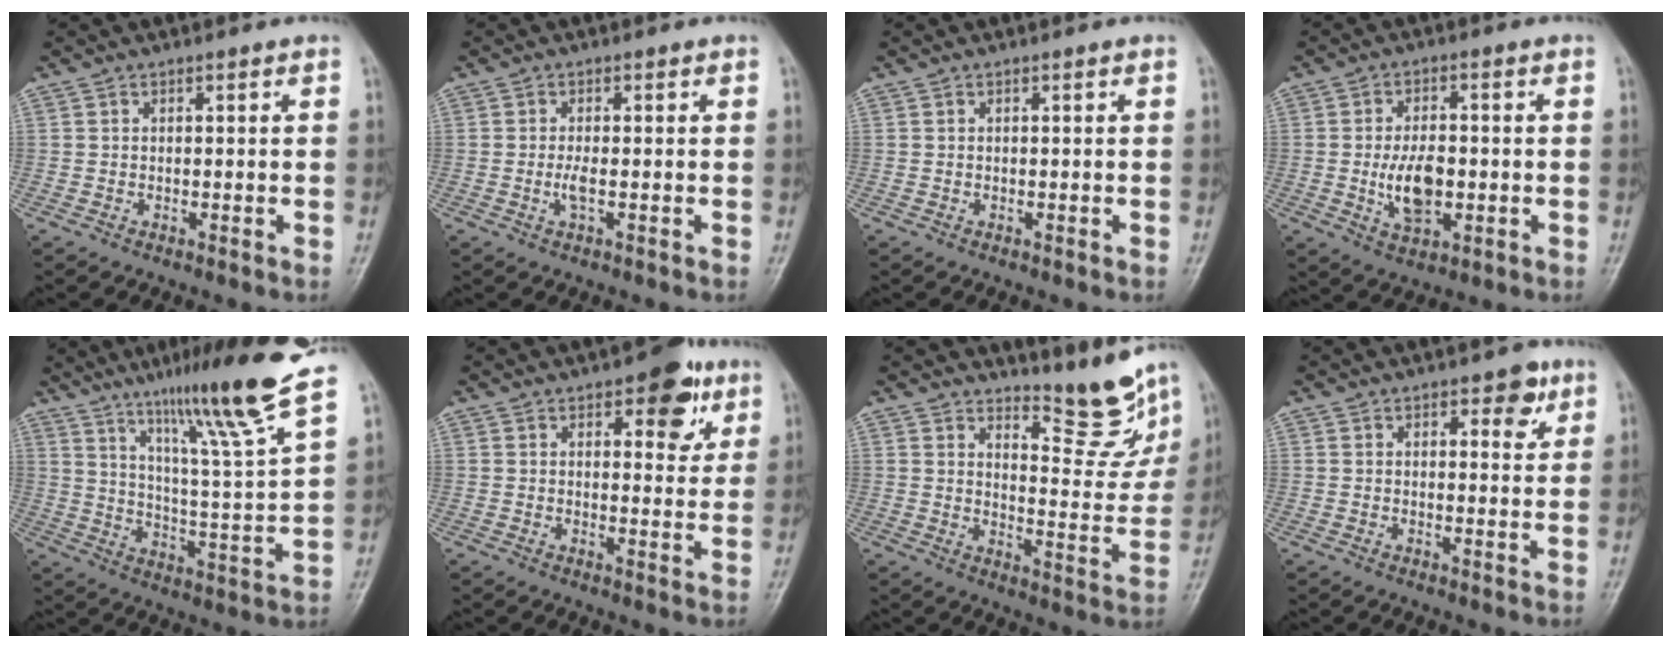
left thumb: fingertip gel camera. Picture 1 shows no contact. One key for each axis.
{"total": 2.1, "fx": -0.4, "fy": 0.6, "fz": 2.0, "tx": -0.045, "ty": -0.003, "tz": -0.011}
{"total": 0.0}
{"total": 8.5, "fx": -1.1, "fy": 4.8, "fz": 6.9, "tx": -0.111, "ty": 0.000, "tz": -0.016}
{"total": 18.3, "fx": 13.5, "fy": -0.7, "fz": 12.4, "tx": -0.180, "ty": -0.080, "tz": 0.209}
{"total": 9.1, "fx": 4.4, "fy": 4.4, "fz": 6.6, "tx": -0.049, "ty": -0.015, "tz": 0.051}
{"total": 10.6, "fx": 9.4, "fy": 2.4, "fz": 4.1, "tx": -0.030, "ty": -0.088, "tz": 0.137}
{"total": 4.8, "fx": 2.5, "fy": 2.4, "fz": 3.3, "tx": -0.021, "ty": -0.011, "tz": 0.028}